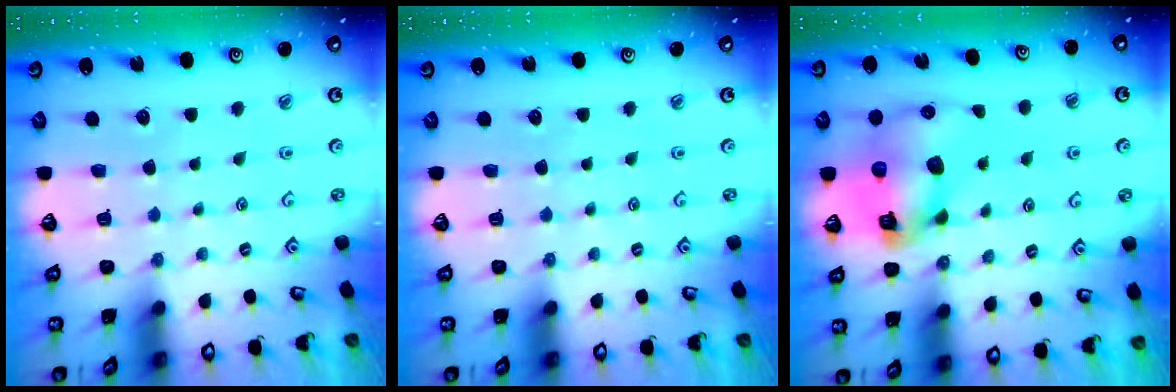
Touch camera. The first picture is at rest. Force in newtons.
{"total": 0.0}
{"total": 12.4, "press": 12.3, "slide": 2.0}